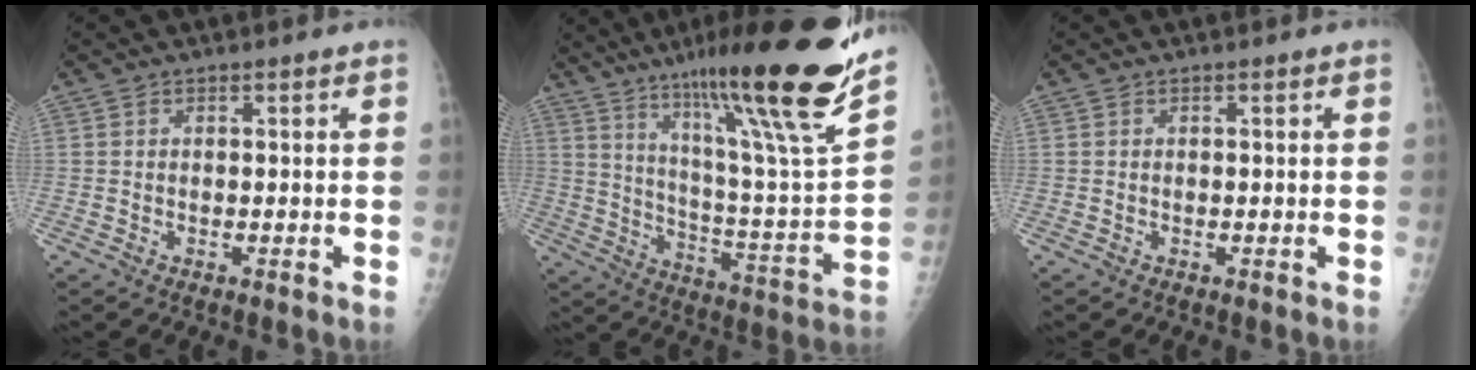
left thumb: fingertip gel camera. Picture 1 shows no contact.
{"total": 27.0, "force": [18.6, 1.4, 19.5], "torque": [-0.283, -0.092, 0.295]}
{"total": 0.0}